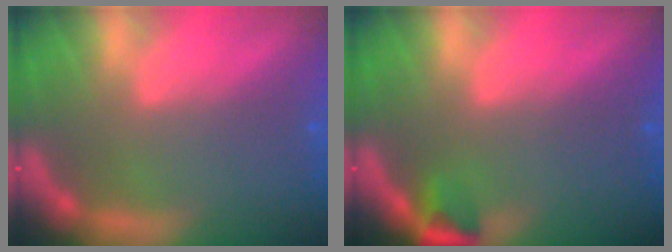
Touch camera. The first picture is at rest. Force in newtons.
{"total": 1.9}